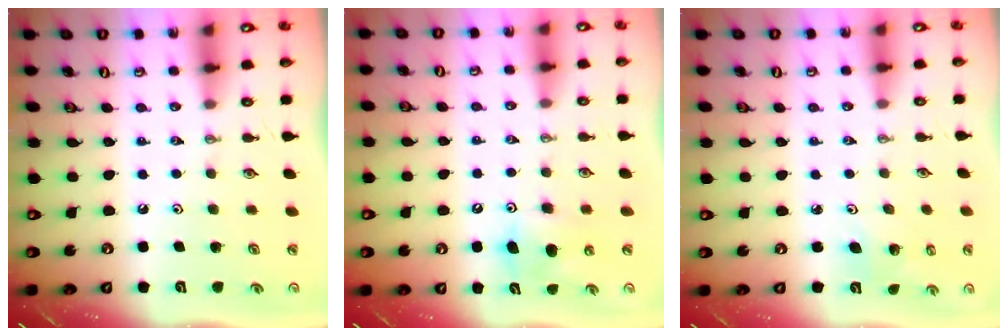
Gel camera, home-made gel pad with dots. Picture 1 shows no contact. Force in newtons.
{"total": 8.8, "press": 8.7, "slide": 1.3}
{"total": 3.5, "press": 3.2, "slide": 1.3}